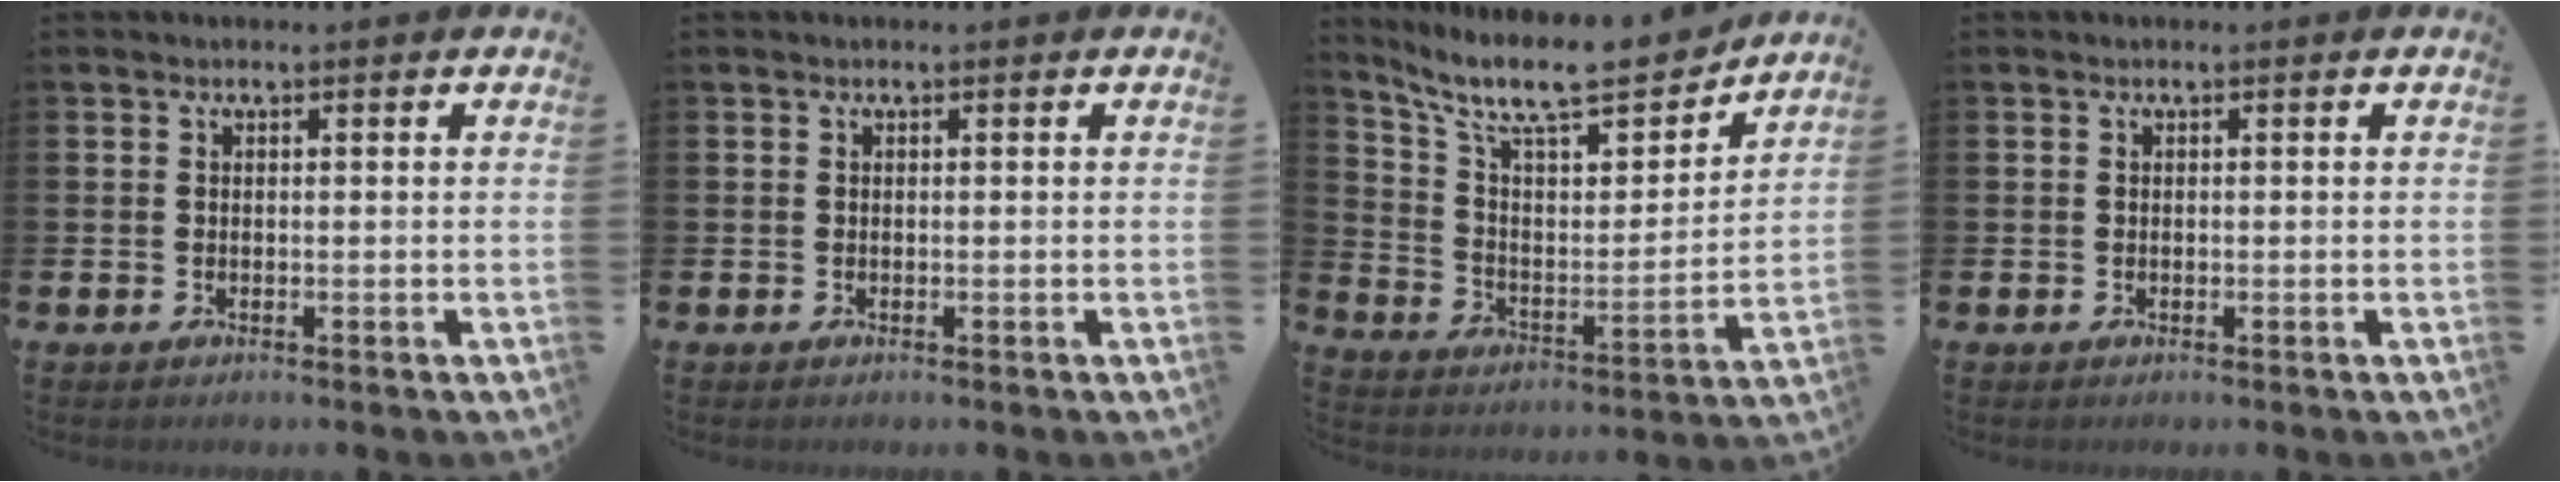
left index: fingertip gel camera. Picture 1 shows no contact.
{"total": 0.0}
{"total": 11.2, "force": [9.8, 2.7, 4.7], "torque": [-0.128, -0.068, 0.169]}
{"total": 0.0}